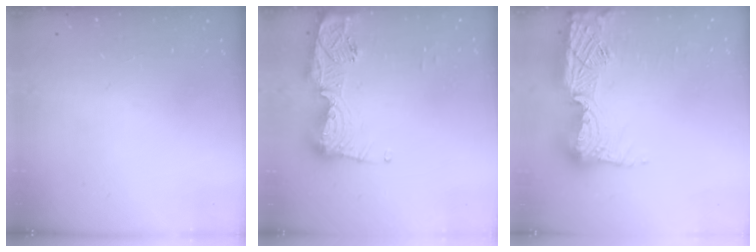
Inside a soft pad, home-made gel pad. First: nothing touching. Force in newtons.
{"total": 14.0, "press": 13.9, "slide": 1.5}
{"total": 21.2, "press": 21.2, "slide": 1.2}